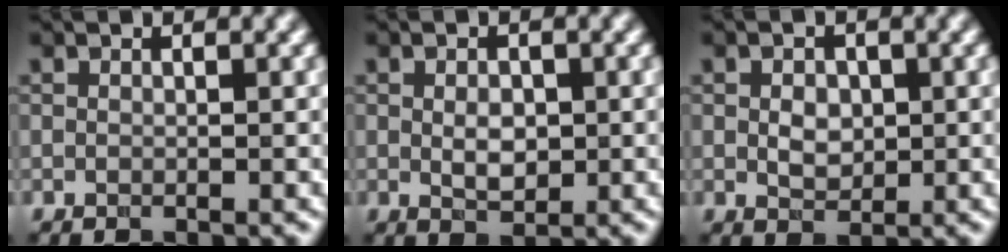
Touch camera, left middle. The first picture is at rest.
{"total": 2.3, "force": [0.0, 1.5, 1.8], "torque": [-0.033, -0.003, 0.001]}
{"total": 2.4, "force": [0.1, 1.7, 1.6], "torque": [-0.029, -0.002, 0.001]}